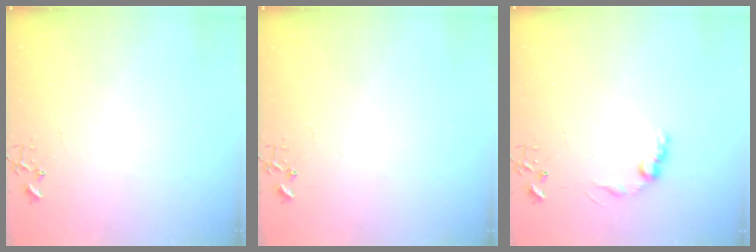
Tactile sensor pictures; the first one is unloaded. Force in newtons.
{"total": 0.0}
{"total": 8.6, "press": 8.6, "slide": 0.4}